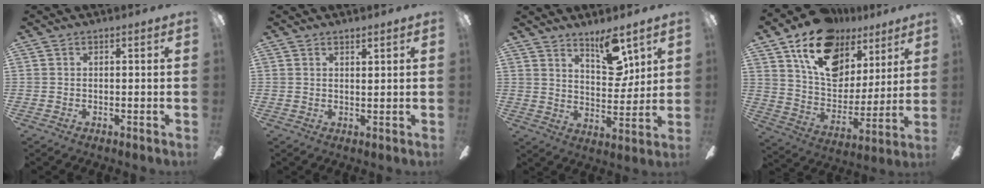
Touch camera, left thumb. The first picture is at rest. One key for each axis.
{"total": 1.4, "fx": 1.3, "fy": 0.0, "fz": 0.5, "tx": -0.013, "ty": -0.003, "tz": 0.025}
{"total": 11.1, "fx": 7.7, "fy": 4.4, "fz": 6.7, "tx": -0.085, "ty": -0.044, "tz": 0.130}
{"total": 19.6, "fx": 12.0, "fy": 12.3, "fz": 9.5, "tx": -0.161, "ty": -0.058, "tz": 0.219}